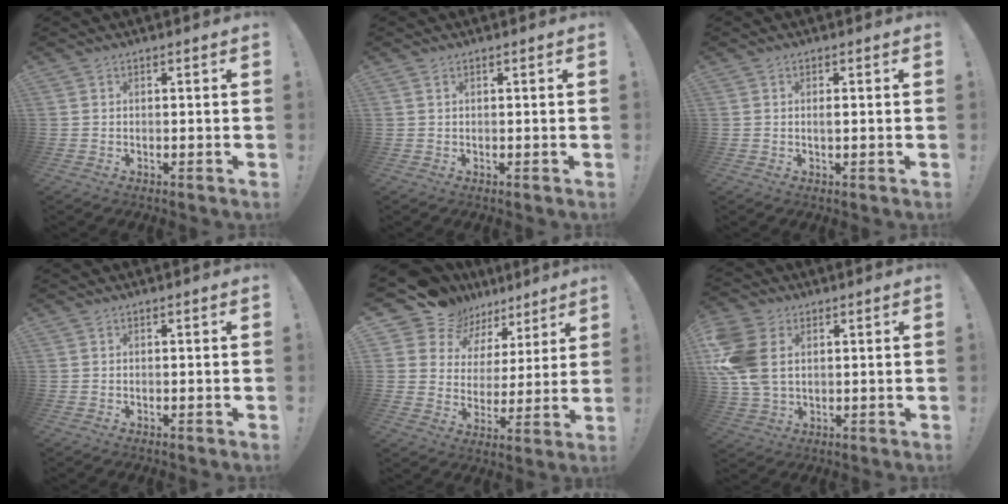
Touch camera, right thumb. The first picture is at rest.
{"total": 0.6, "force": [0.4, 0.3, 0.4], "torque": [-0.009, 0.000, 0.007]}
{"total": 1.1, "force": [0.0, 0.2, 1.0], "torque": [-0.014, -0.003, -0.003]}
{"total": 0.0}
{"total": 11.6, "force": [8.8, 7.2, 1.8], "torque": [-0.046, -0.071, 0.168]}
{"total": 13.4, "force": [2.8, 9.6, 8.9], "torque": [-0.197, 0.002, 0.058]}